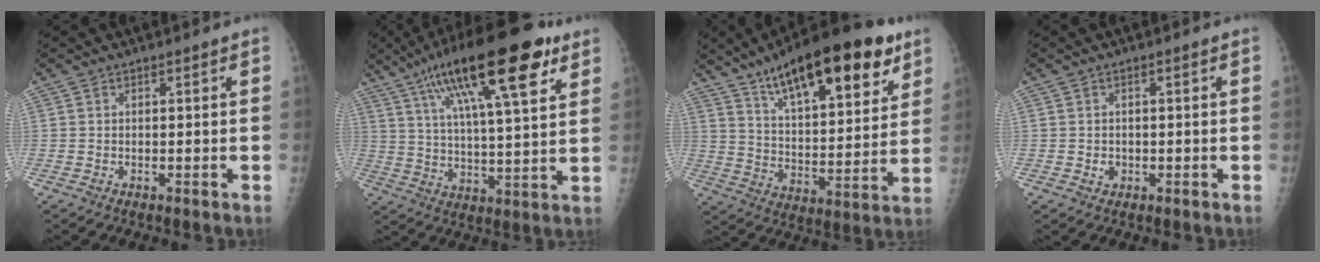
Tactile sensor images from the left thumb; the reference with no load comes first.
{"total": 23.3, "force": [12.3, 6.2, 18.8], "torque": [-0.301, -0.011, 0.201]}
{"total": 24.4, "force": [14.6, 8.4, 17.6], "torque": [-0.244, -0.046, 0.233]}
{"total": 1.3, "force": [-0.4, 1.2, 0.4], "torque": [0.001, 0.002, -0.004]}